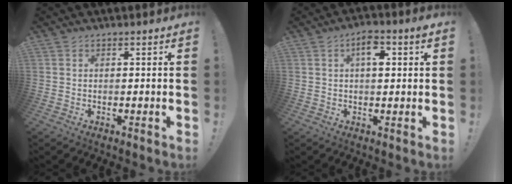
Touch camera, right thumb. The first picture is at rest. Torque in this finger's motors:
{"motor_torque": [-0.05, 0.05, 0.50, 0.10, 0.14]}